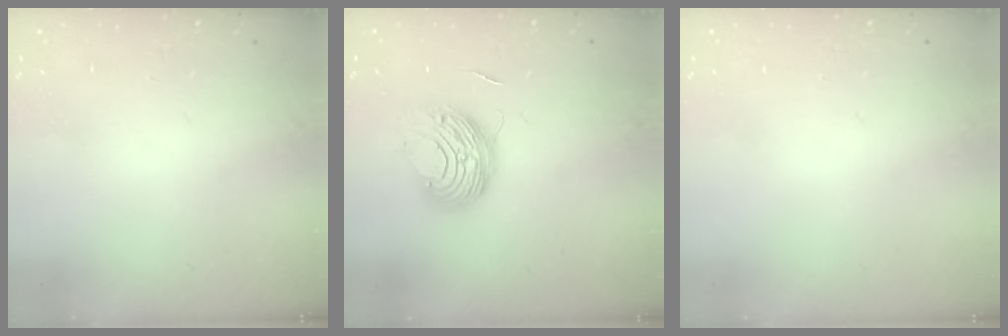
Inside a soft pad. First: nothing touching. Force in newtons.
{"total": 9.3, "press": 9.3, "slide": 0.4}
{"total": 0.0}